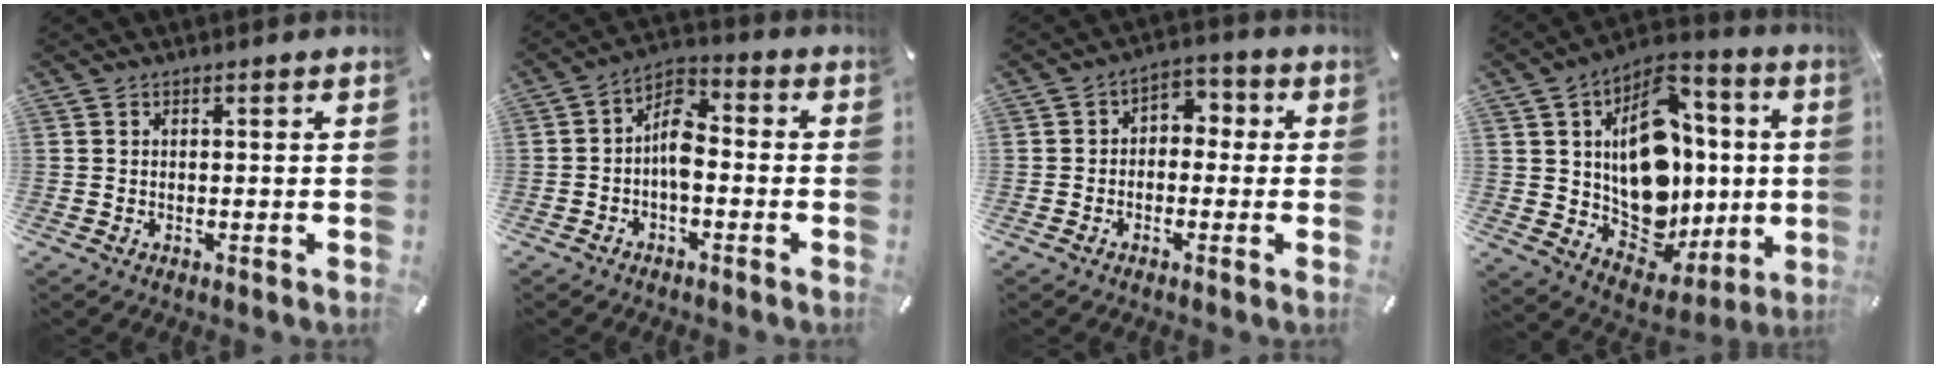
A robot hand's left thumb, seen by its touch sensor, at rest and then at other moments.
{"total": 7.9, "force": [-2.2, 4.5, 6.1], "torque": [-0.123, 0.019, -0.041]}
{"total": 4.1, "force": [-1.8, 3.2, 1.8], "torque": [-0.024, 0.016, -0.039]}
{"total": 19.8, "force": [2.1, 15.1, 12.7], "torque": [-0.191, -0.037, 0.044]}